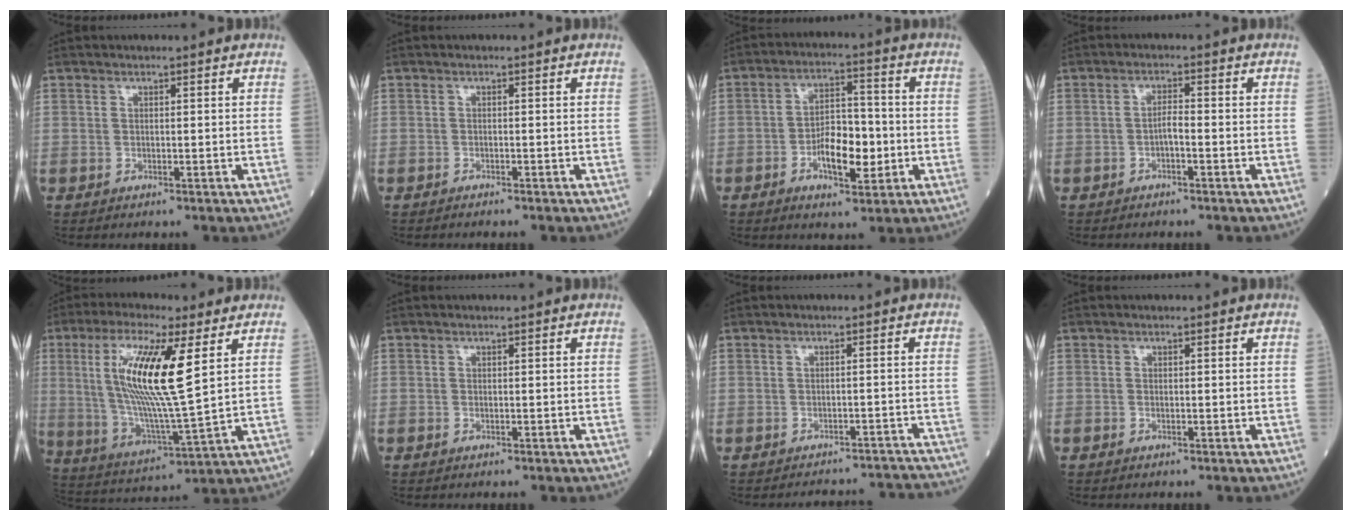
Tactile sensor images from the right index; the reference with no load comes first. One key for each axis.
{"total": 1.0, "fx": -0.9, "fy": -0.1, "fz": 0.5, "tx": -0.009, "ty": 0.001, "tz": -0.010}
{"total": 8.2, "fx": -2.2, "fy": 3.4, "fz": 7.1, "tx": -0.128, "ty": 0.009, "tz": -0.033}
{"total": 1.9, "fx": -0.7, "fy": 0.4, "fz": 1.7, "tx": -0.028, "ty": 0.003, "tz": -0.014}
{"total": 16.0, "fx": 4.5, "fy": 1.3, "fz": 15.3, "tx": -0.315, "ty": -0.007, "tz": 0.084}
{"total": 0.0}
{"total": 9.2, "fx": -9.1, "fy": 1.4, "fz": 0.2, "tx": 0.008, "ty": 0.023, "tz": -0.093}
{"total": 0.0}